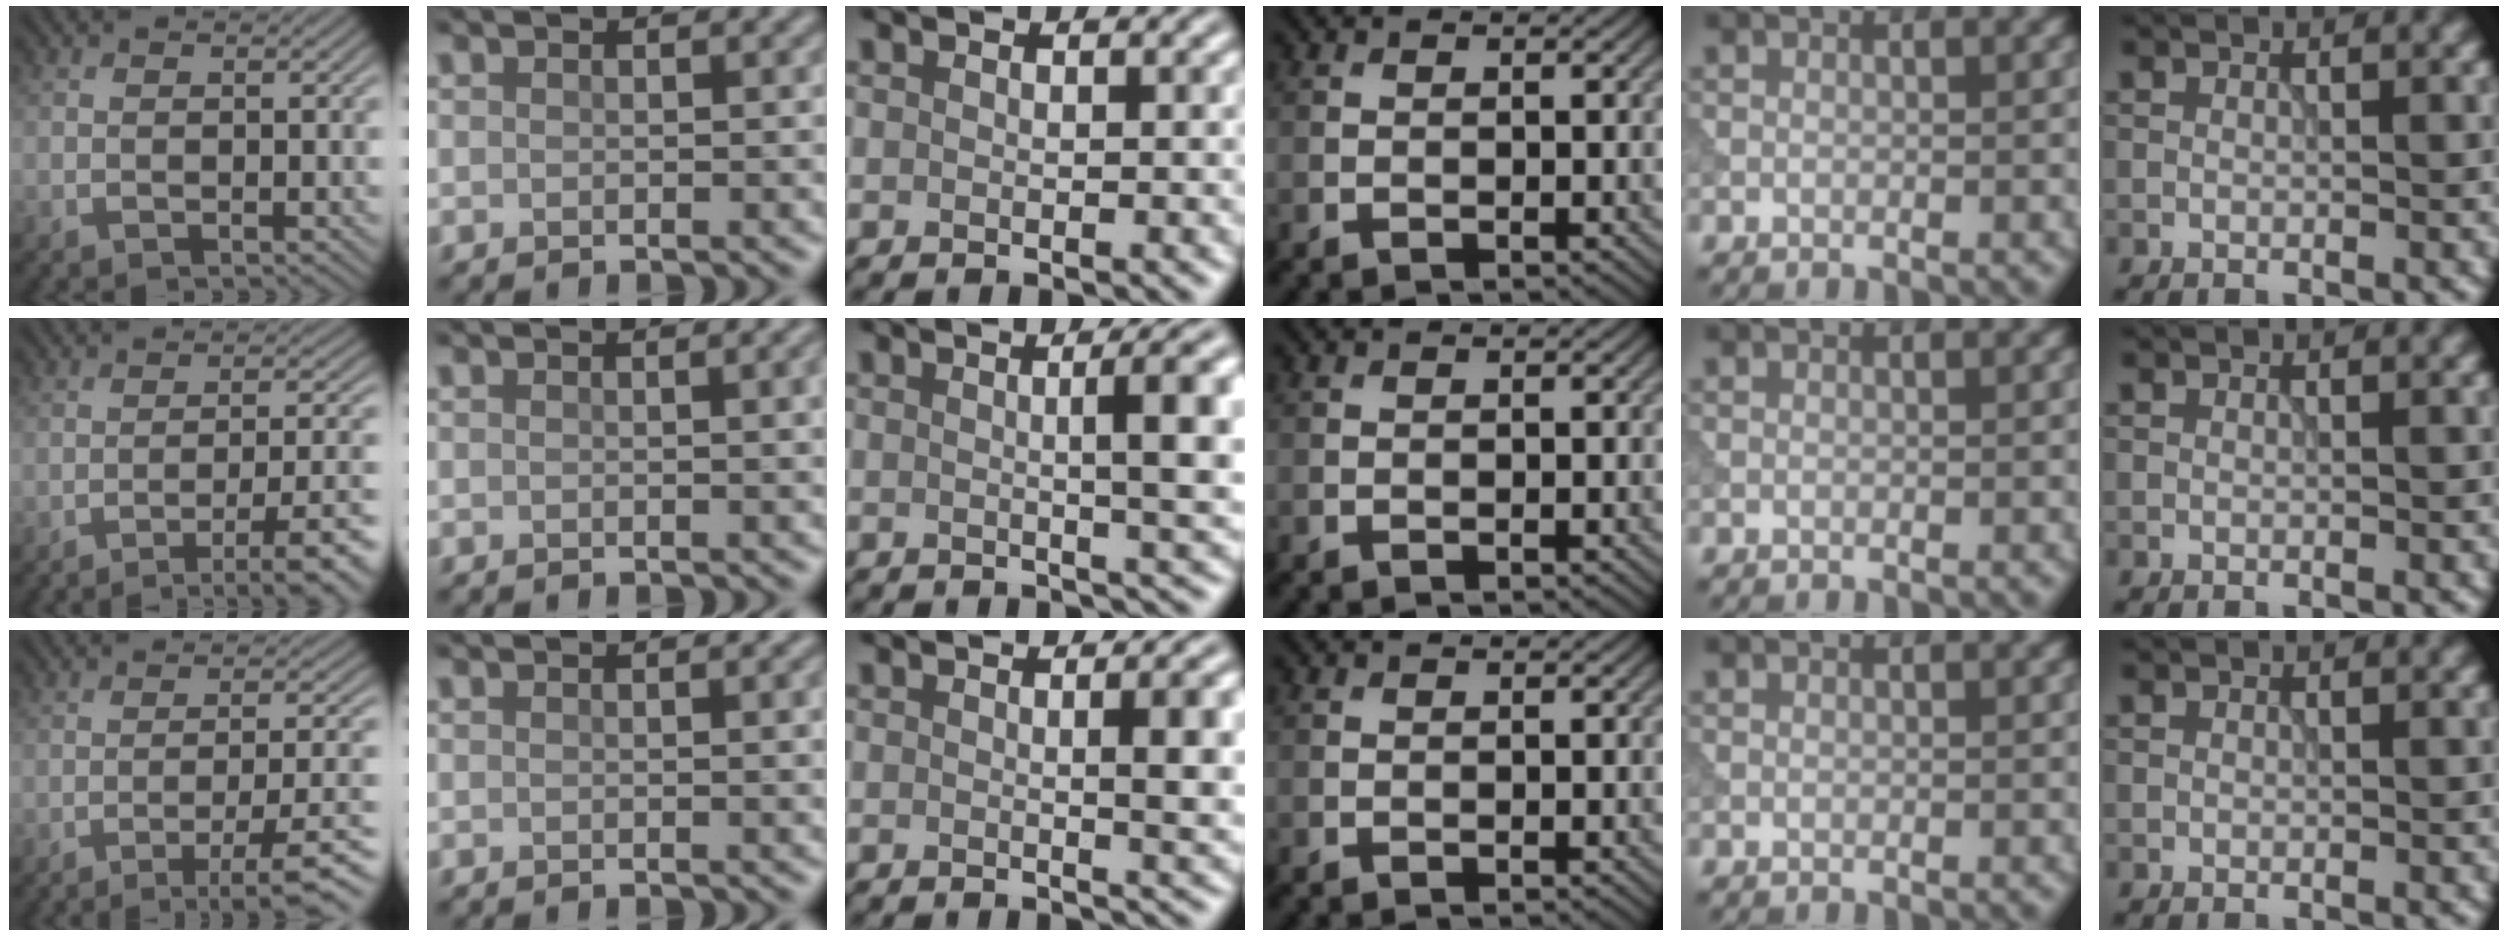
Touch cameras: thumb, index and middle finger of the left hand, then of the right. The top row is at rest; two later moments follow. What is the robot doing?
{"motion": "dispense", "object": "syringe"}